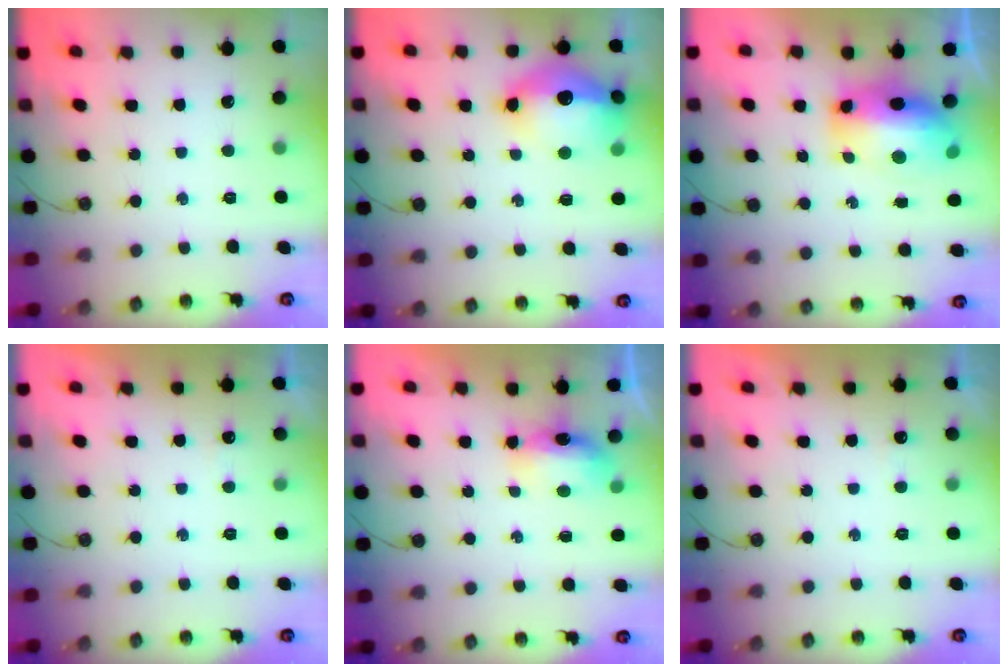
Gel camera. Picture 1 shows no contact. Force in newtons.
{"total": 16.4, "press": 16.3, "slide": 1.5}
{"total": 14.5, "press": 14.3, "slide": 2.6}
{"total": 2.2, "press": 2.2, "slide": 0.5}
{"total": 6.4, "press": 6.4, "slide": 0.2}
{"total": 2.2, "press": 2.2, "slide": 0.5}